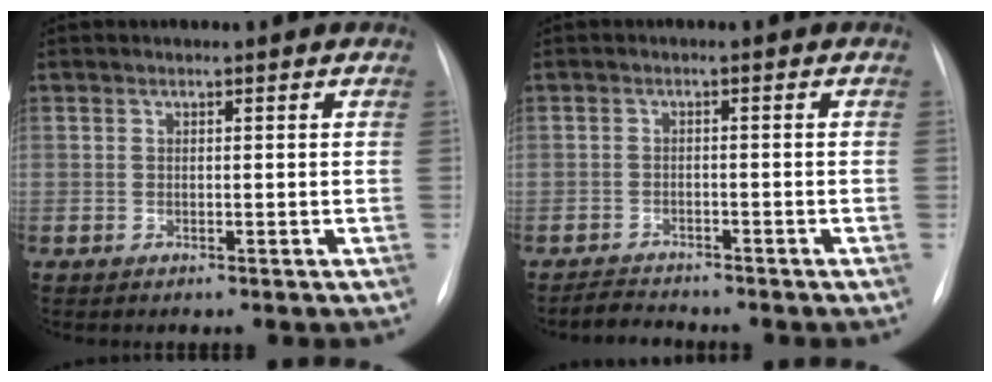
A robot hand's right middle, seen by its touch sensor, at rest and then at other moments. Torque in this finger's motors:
{"motor_torque": [0.00, -0.18, -0.01, -0.06]}